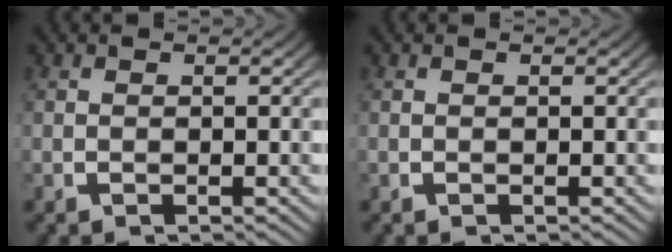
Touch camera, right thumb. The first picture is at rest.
{"total": 0.0}